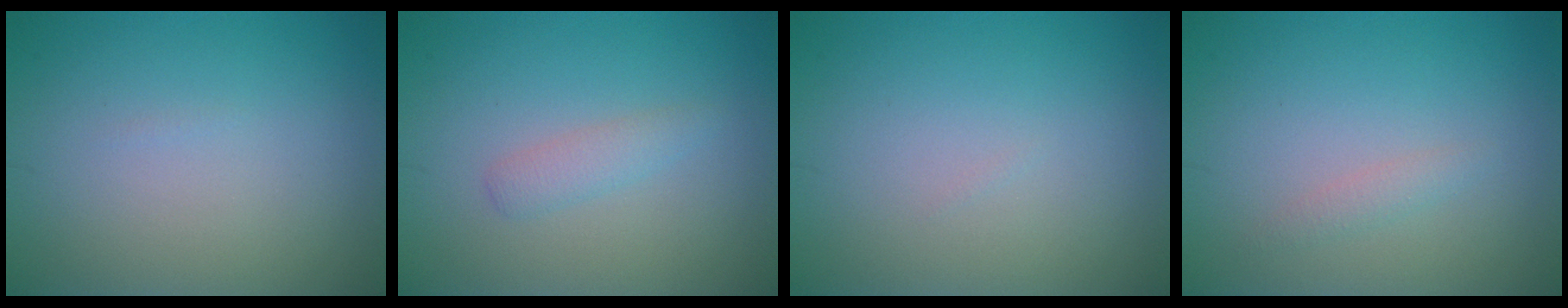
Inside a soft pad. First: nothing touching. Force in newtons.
{"total": 1.4, "press": 1.4, "slide": 0.0}
{"total": 0.0}
{"total": 0.9, "press": 0.9, "slide": 0.1}